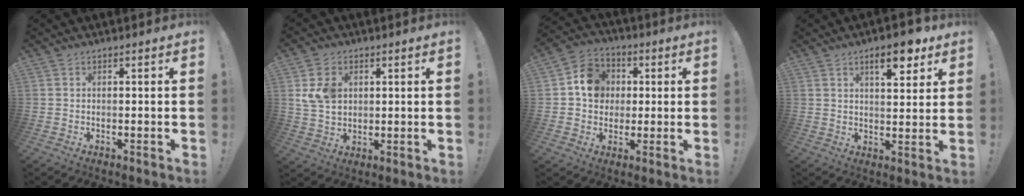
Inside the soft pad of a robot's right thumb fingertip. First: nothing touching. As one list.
[{"total": 8.8, "force": [2.9, 7.1, 4.3], "torque": [-0.076, -0.010, 0.056]}, {"total": 11.5, "force": [1.8, 10.2, 4.9], "torque": [-0.060, 0.009, 0.040]}, {"total": 9.7, "force": [5.6, 3.6, 7.1], "torque": [-0.089, -0.023, 0.091]}]